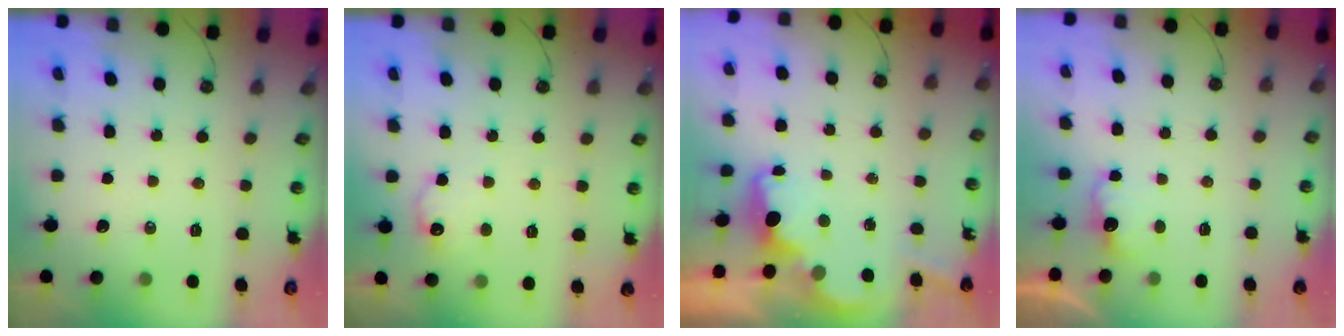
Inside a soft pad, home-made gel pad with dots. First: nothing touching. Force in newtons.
{"total": 8.8, "press": 8.8, "slide": 0.4}
{"total": 3.5, "press": 3.4, "slide": 0.7}
{"total": 4.1, "press": 4.0, "slide": 0.8}